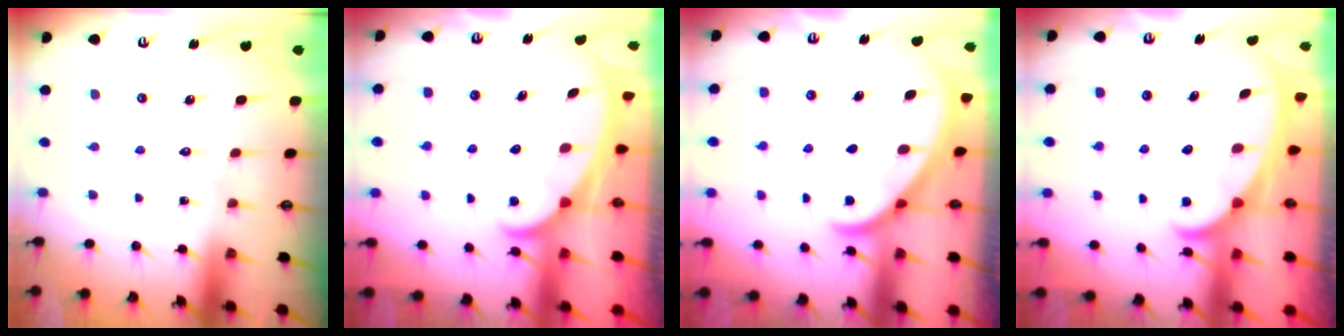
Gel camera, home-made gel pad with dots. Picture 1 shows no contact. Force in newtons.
{"total": 1.9, "press": 1.9, "slide": 0.1}
{"total": 2.9, "press": 2.9, "slide": 0.2}
{"total": 2.6, "press": 2.6, "slide": 0.3}